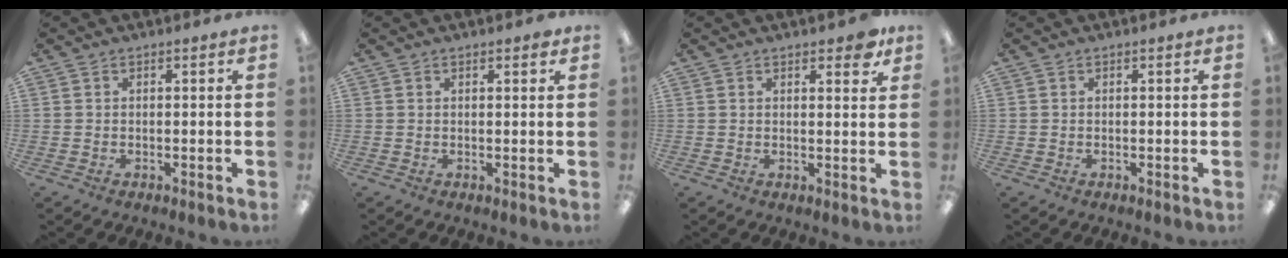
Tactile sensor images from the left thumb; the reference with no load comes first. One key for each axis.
{"total": 1.3, "fx": 1.0, "fy": 0.3, "fz": 0.7, "tx": -0.008, "ty": -0.003, "tz": 0.016}
{"total": 4.0, "fx": 3.0, "fy": 1.3, "fz": 2.3, "tx": -0.027, "ty": -0.010, "tz": 0.048}
{"total": 0.0}